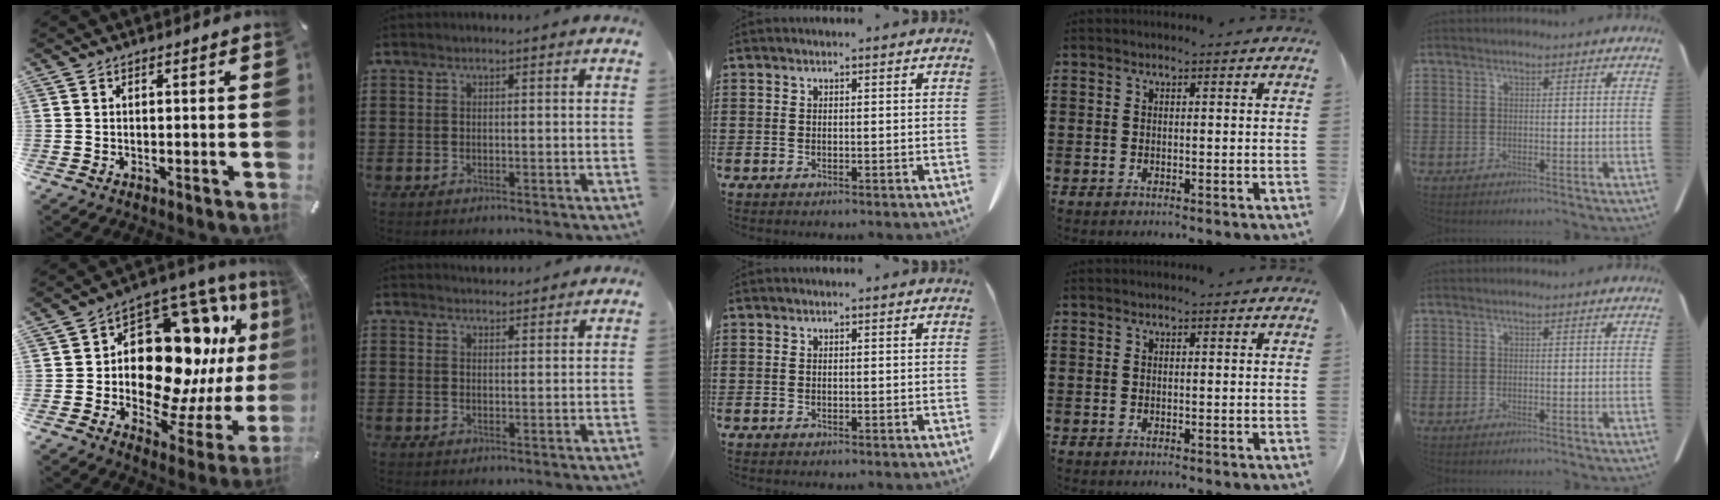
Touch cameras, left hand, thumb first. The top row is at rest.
{"thumb": {"total": 21.5, "force": [5.3, 13.5, 15.9], "torque": [-0.244, -0.063, 0.098]}, "index": {"total": 2.2, "force": [2.0, 0.7, -0.1], "torque": [0.006, -0.002, 0.038]}}